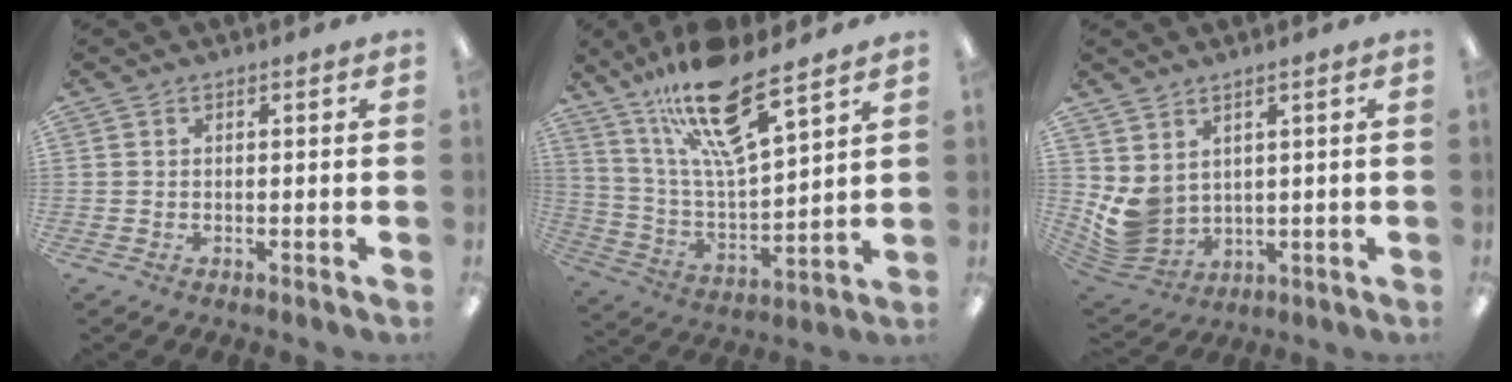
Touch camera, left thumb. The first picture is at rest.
{"total": 18.9, "force": [13.7, 4.8, 12.2], "torque": [-0.224, -0.074, 0.231]}
{"total": 6.6, "force": [2.3, 5.1, 3.4], "torque": [-0.100, -0.024, 0.049]}